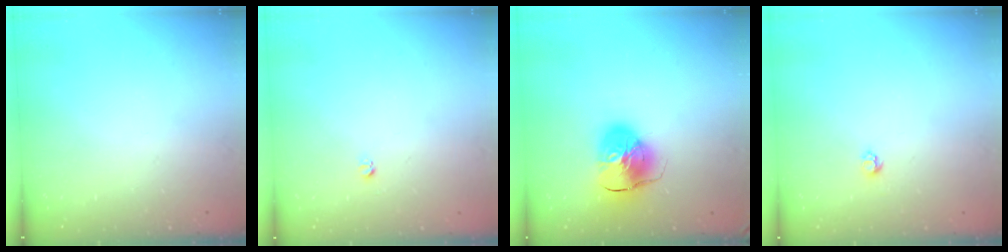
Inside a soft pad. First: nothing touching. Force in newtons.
{"total": 2.7, "press": 2.7, "slide": 0.3}
{"total": 11.2, "press": 11.1, "slide": 1.5}
{"total": 3.8, "press": 3.7, "slide": 0.5}